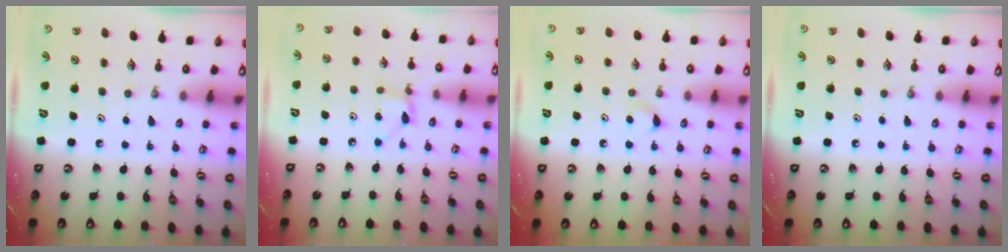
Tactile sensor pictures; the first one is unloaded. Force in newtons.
{"total": 2.6, "press": 2.6, "slide": 0.3}
{"total": 4.2, "press": 4.2, "slide": 0.5}
{"total": 0.0}